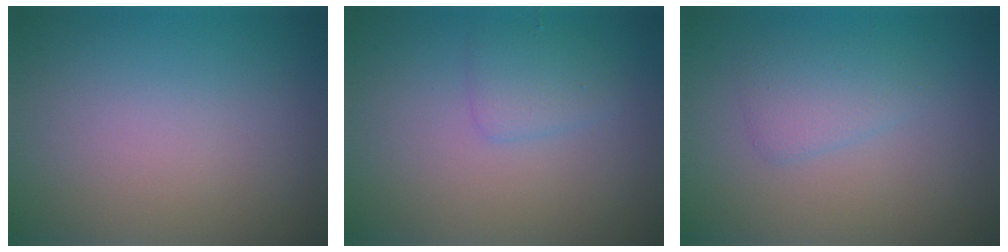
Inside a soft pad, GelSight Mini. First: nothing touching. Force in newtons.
{"total": 1.8, "press": 1.8, "slide": 0.0}
{"total": 1.9, "press": 1.9, "slide": 0.1}